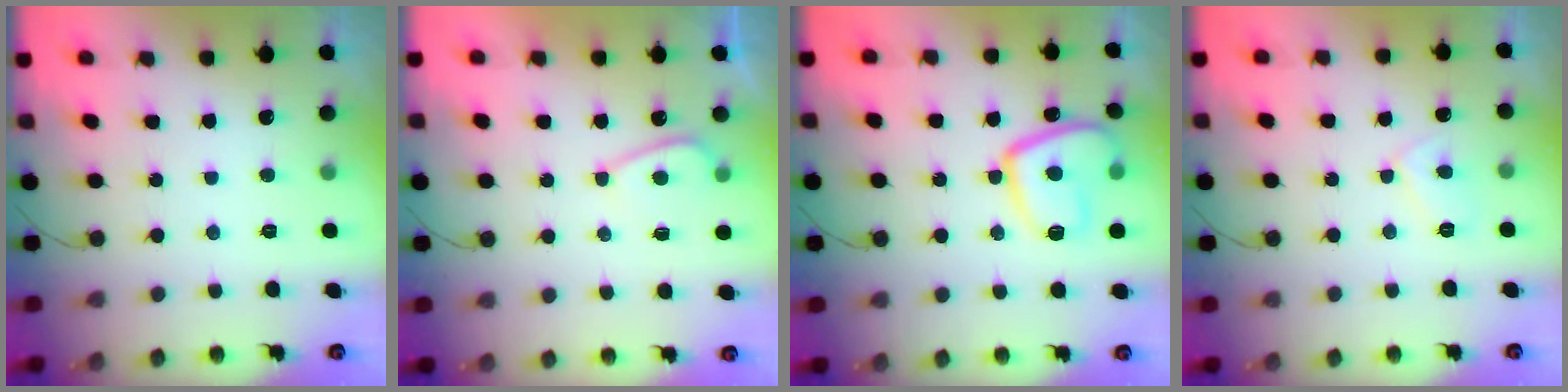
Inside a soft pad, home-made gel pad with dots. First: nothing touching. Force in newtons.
{"total": 4.1, "press": 4.1, "slide": 0.5}
{"total": 12.8, "press": 12.7, "slide": 1.3}
{"total": 5.2, "press": 5.2, "slide": 0.4}